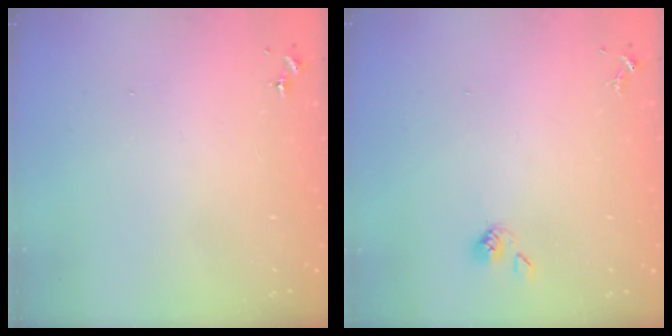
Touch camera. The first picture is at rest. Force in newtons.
{"total": 4.4, "press": 4.1, "slide": 1.6}